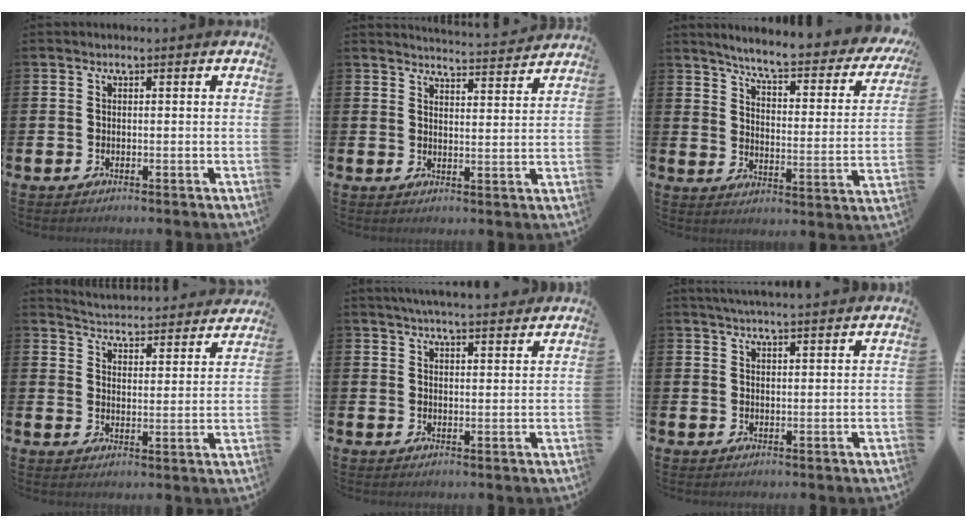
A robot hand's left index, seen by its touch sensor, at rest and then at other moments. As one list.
[{"total": 4.5, "force": [4.5, -0.2, 0.2], "torque": [-0.012, -0.034, 0.078]}, {"total": 6.5, "force": [5.8, 0.6, 2.9], "torque": [-0.075, -0.049, 0.089]}, {"total": 4.7, "force": [4.7, 0.6, 0.2], "torque": [-0.018, -0.046, 0.077]}, {"total": 4.7, "force": [4.6, 0.0, 1.0], "torque": [-0.029, -0.017, 0.083]}, {"total": 3.5, "force": [3.4, -0.1, 0.9], "torque": [-0.023, -0.009, 0.062]}]